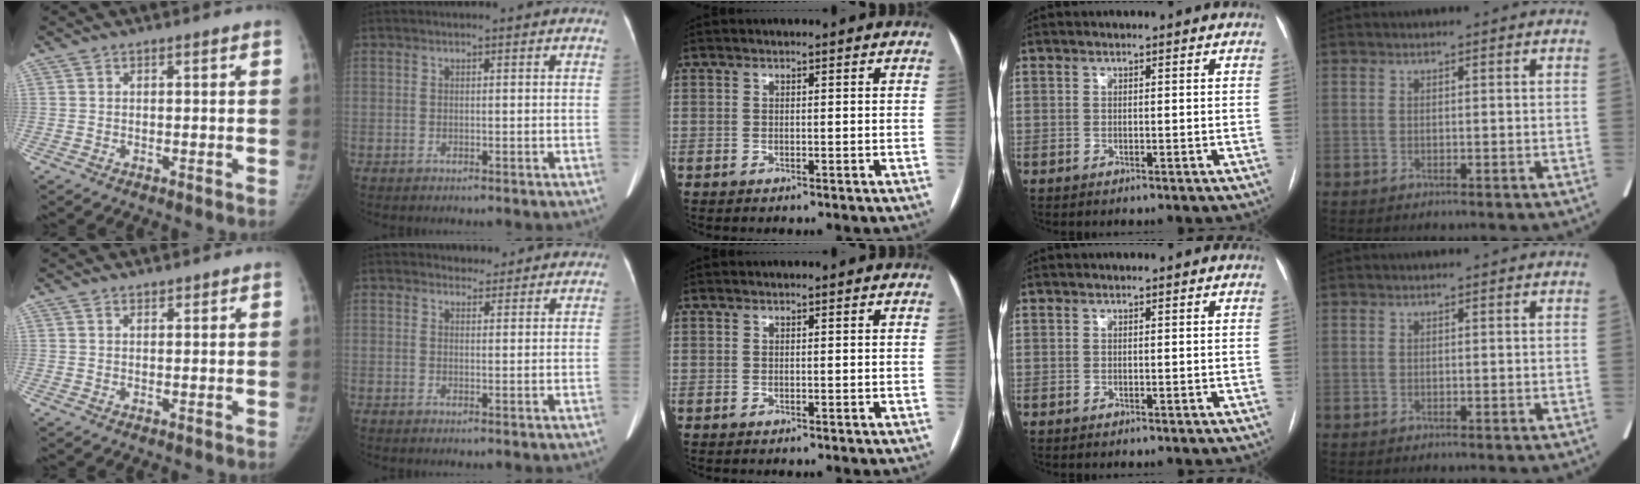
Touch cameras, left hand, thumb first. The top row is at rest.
{"thumb": {"total": 0.7, "force": [0.6, 0.3, 0.1], "torque": [-0.001, -0.005, 0.010]}, "index": {"total": 4.4, "force": [4.0, 1.7, -0.1], "torque": [0.010, 0.008, 0.040]}}